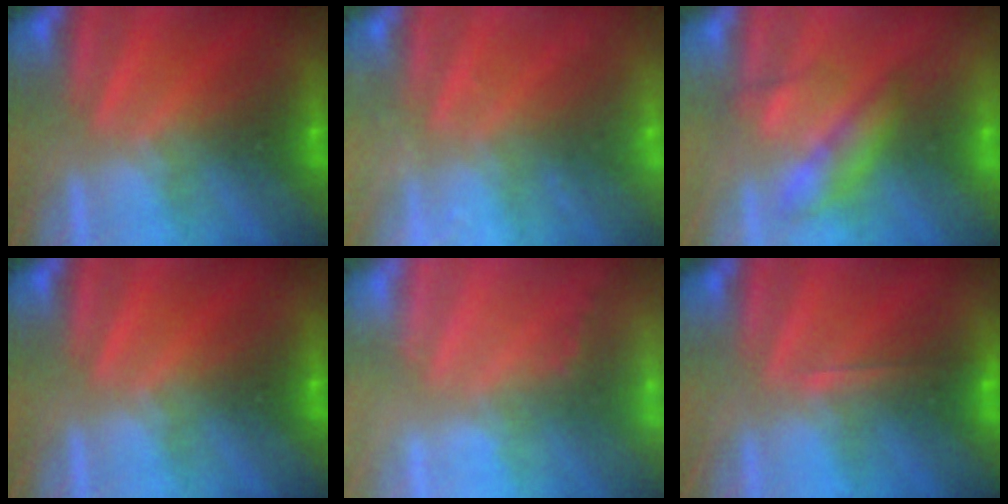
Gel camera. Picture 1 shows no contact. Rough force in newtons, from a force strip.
{"total": 2.4}
{"total": 2.3}
{"total": 0.0}
{"total": 1.7}
{"total": 1.8}